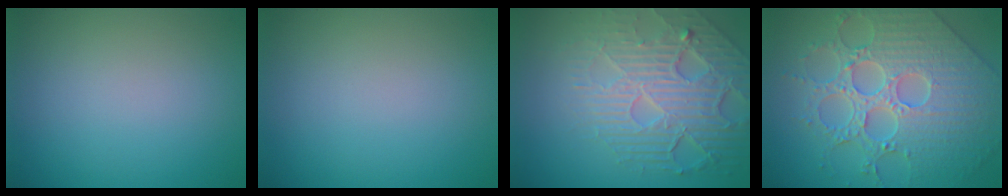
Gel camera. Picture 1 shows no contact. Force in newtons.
{"total": 0.0}
{"total": 7.6, "press": 5.4, "slide": 5.4}
{"total": 6.7, "press": 6.0, "slide": 2.9}